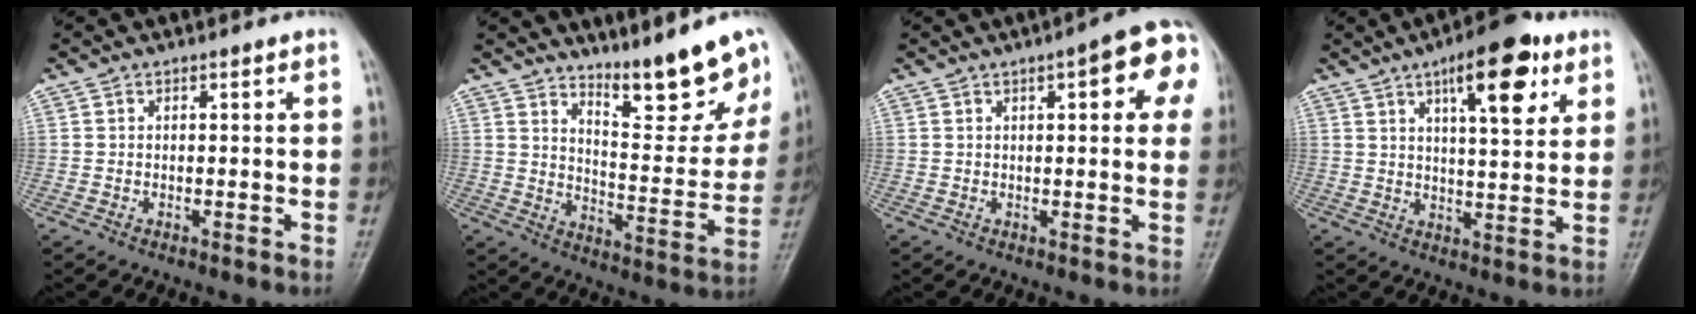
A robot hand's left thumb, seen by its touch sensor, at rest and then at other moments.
{"total": 14.2, "force": [11.0, 3.0, 8.4], "torque": [-0.082, -0.081, 0.175]}
{"total": 10.7, "force": [3.7, 3.2, 9.5], "torque": [-0.088, 0.009, 0.035]}
{"total": 13.3, "force": [6.7, 4.6, 10.6], "torque": [-0.130, -0.023, 0.095]}